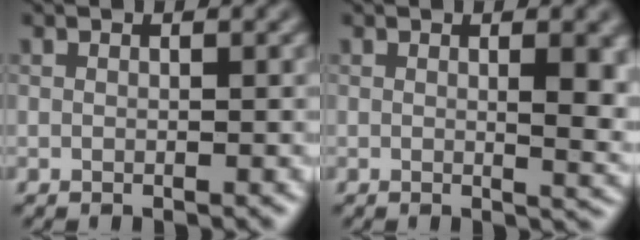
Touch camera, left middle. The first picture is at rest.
{"total": 4.2, "force": [0.7, 1.2, 3.9], "torque": [-0.045, -0.002, 0.013]}